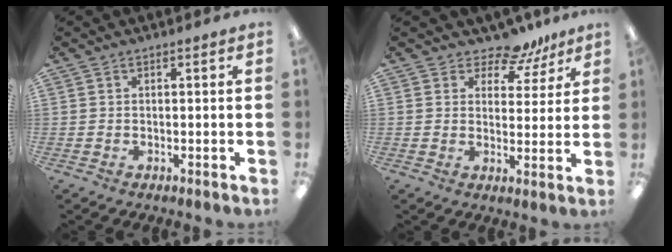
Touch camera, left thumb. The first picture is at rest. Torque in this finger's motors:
{"motor_torque": [-0.03, -0.04, 0.09, -0.02, 0.01]}